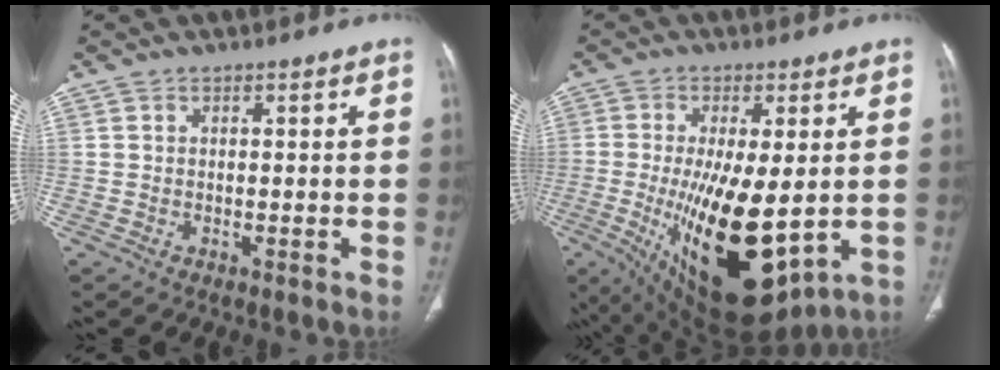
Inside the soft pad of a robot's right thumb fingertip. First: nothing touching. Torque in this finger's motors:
{"motor_torque": [3.80, 1.20, 2.32, -0.45, 0.95]}